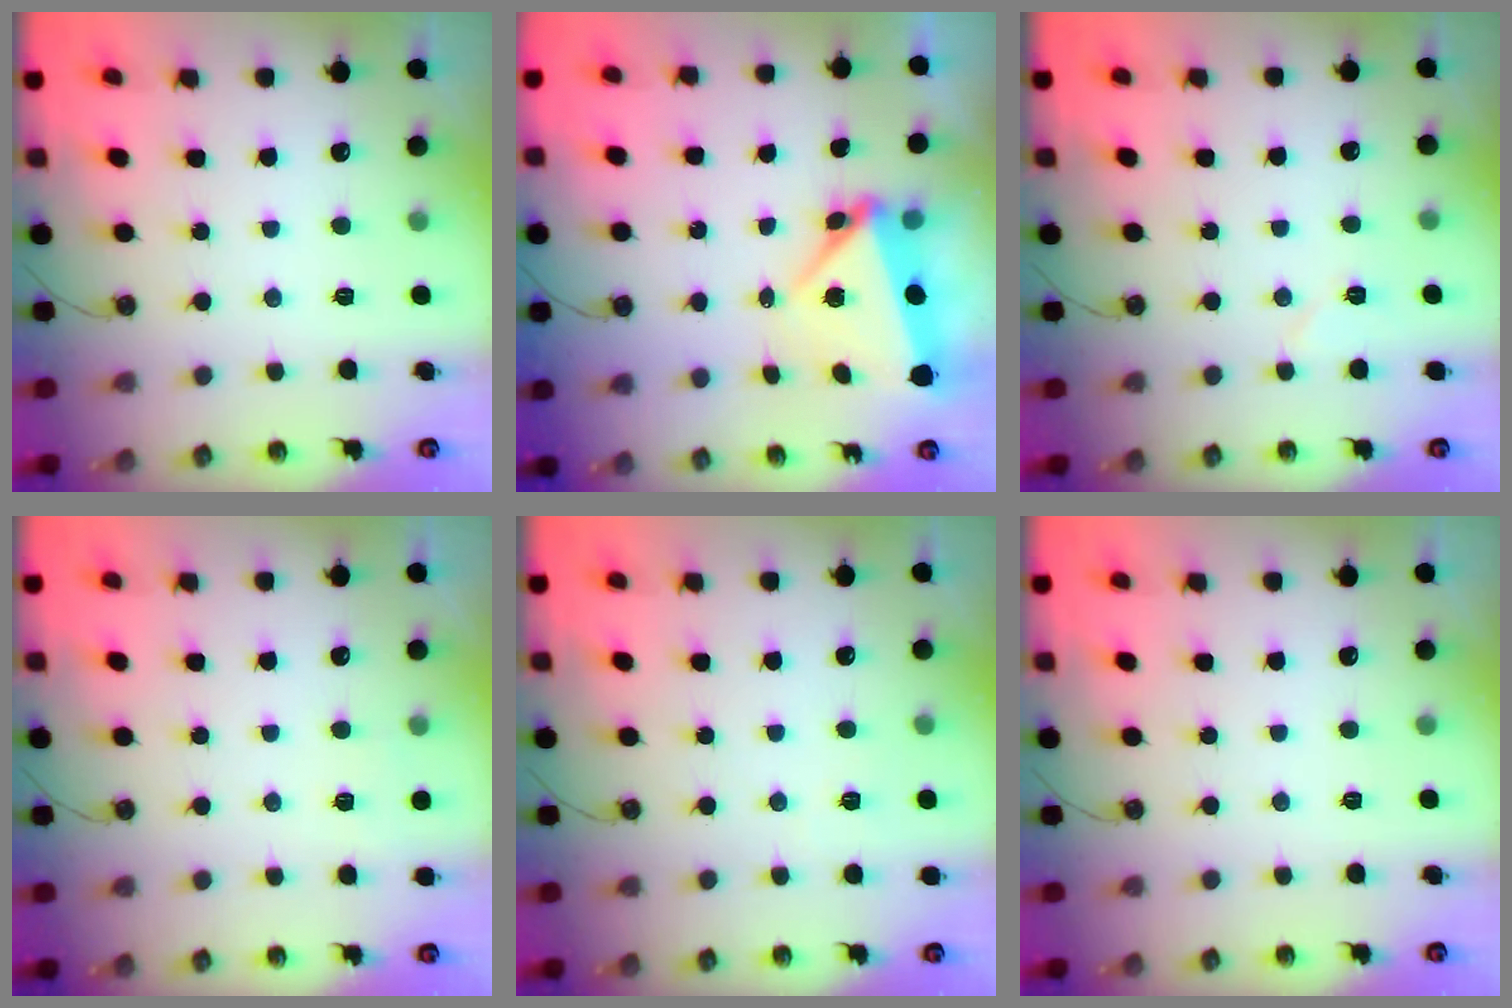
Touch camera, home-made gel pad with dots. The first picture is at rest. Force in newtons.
{"total": 5.0, "press": 4.8, "slide": 1.6}
{"total": 5.3, "press": 4.6, "slide": 2.6}
{"total": 2.8, "press": 2.3, "slide": 1.5}
{"total": 3.4, "press": 2.3, "slide": 2.5}
{"total": 0.0}